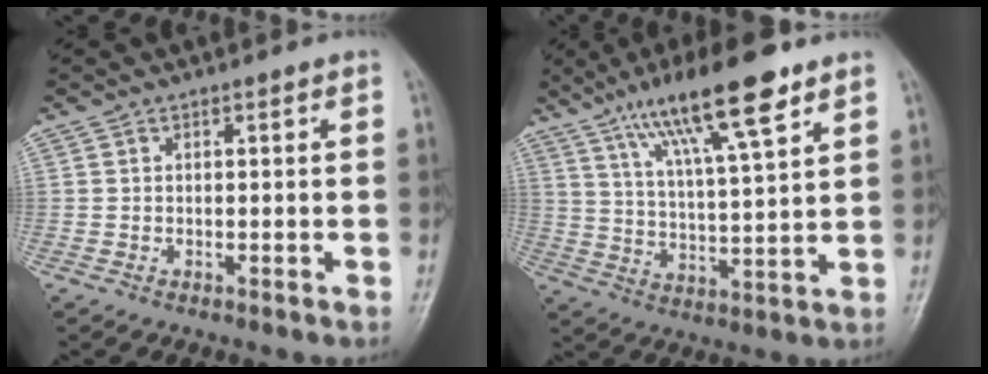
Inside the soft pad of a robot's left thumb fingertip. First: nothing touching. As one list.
[{"total": 16.2, "force": [9.7, 3.1, 12.5], "torque": [-0.208, -0.032, 0.173]}]